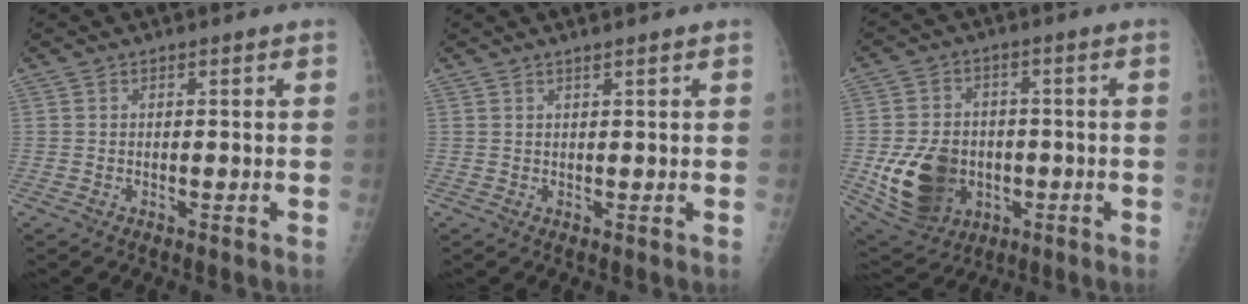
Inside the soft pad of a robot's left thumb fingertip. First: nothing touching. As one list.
[{"total": 1.1, "force": [0.8, -0.1, 0.7], "torque": [-0.012, -0.002, 0.016]}, {"total": 14.8, "force": [-2.9, 11.5, 8.8], "torque": [-0.140, 0.003, -0.030]}]